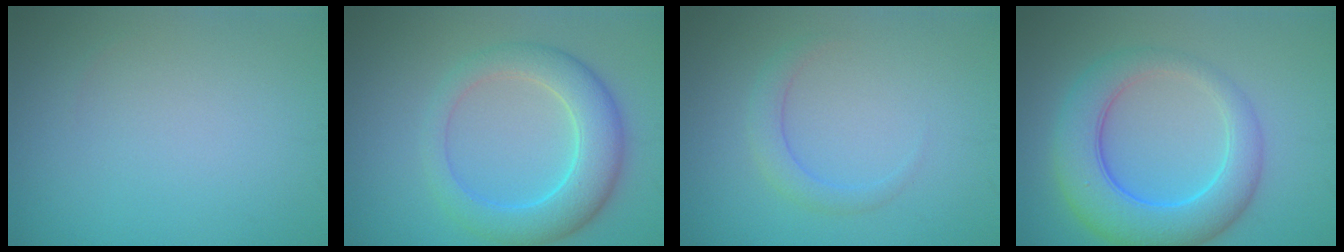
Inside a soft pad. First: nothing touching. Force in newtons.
{"total": 5.8, "press": 5.8, "slide": 0.1}
{"total": 1.8, "press": 1.8, "slide": 0.1}
{"total": 7.3, "press": 7.2, "slide": 0.4}